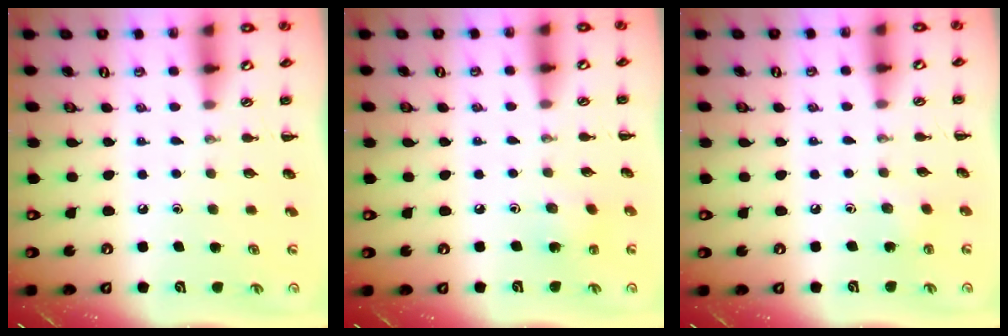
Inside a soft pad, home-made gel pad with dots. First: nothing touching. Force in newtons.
{"total": 3.7, "press": 3.6, "slide": 1.1}
{"total": 2.2, "press": 2.0, "slide": 0.8}